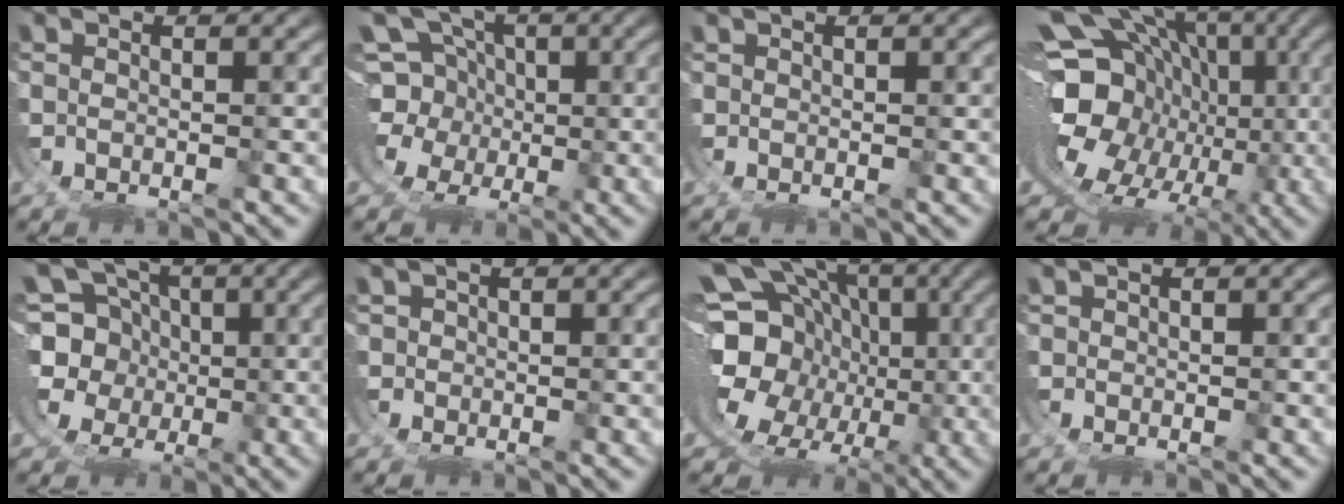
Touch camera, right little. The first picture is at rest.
{"total": 11.0, "force": [-0.1, 10.3, 4.0], "torque": [-0.103, -0.037, -0.004]}
{"total": 0.0}
{"total": 19.3, "force": [-0.7, 15.6, 11.4], "torque": [-0.211, -0.041, -0.010]}
{"total": 12.6, "force": [-0.1, 11.7, 4.7], "torque": [-0.127, -0.044, -0.005]}
{"total": 1.4, "force": [0.2, 1.4, -0.2], "torque": [-0.002, 0.000, 0.002]}
{"total": 17.5, "force": [-0.1, 14.7, 9.4], "torque": [-0.181, -0.038, -0.008]}
{"total": 0.6, "force": [0.2, 0.5, -0.2], "torque": [0.003, -0.002, 0.005]}